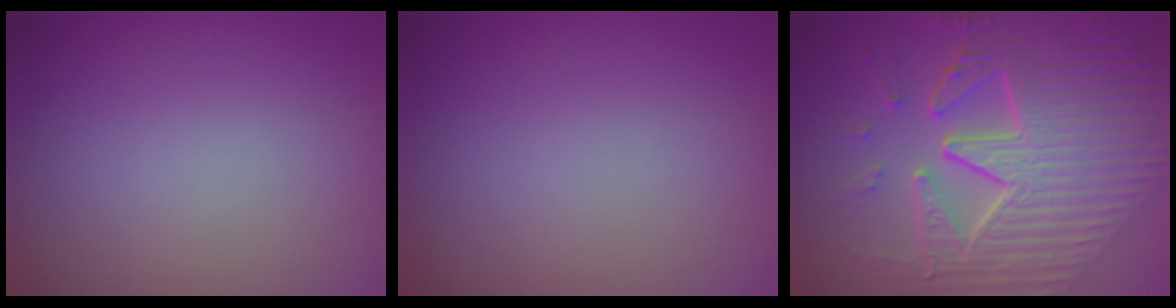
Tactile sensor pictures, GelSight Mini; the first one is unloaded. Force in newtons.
{"total": 0.0}
{"total": 10.6, "press": 7.3, "slide": 7.7}